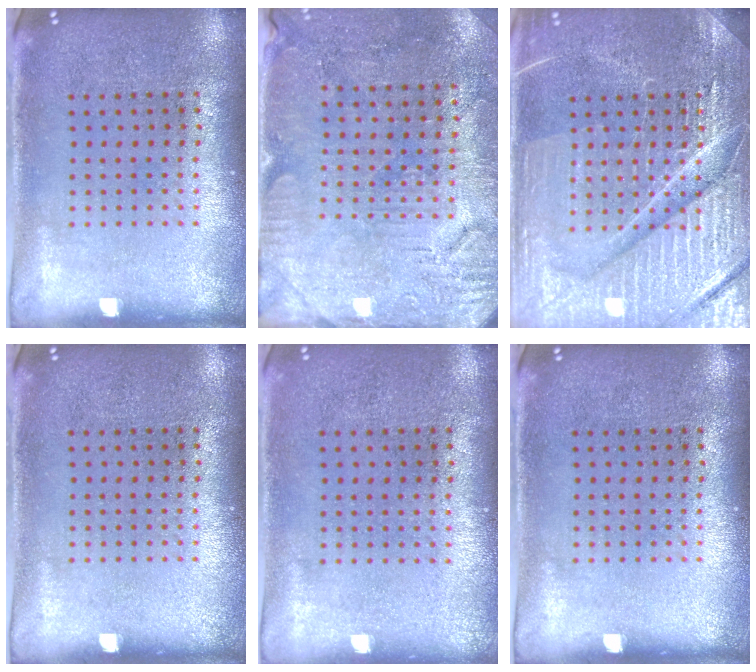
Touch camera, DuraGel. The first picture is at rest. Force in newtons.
{"total": 3.0, "press": 2.9, "slide": 0.8}
{"total": 7.2, "press": 7.2, "slide": 0.9}
{"total": 0.0}
{"total": 0.0}
{"total": 0.0}